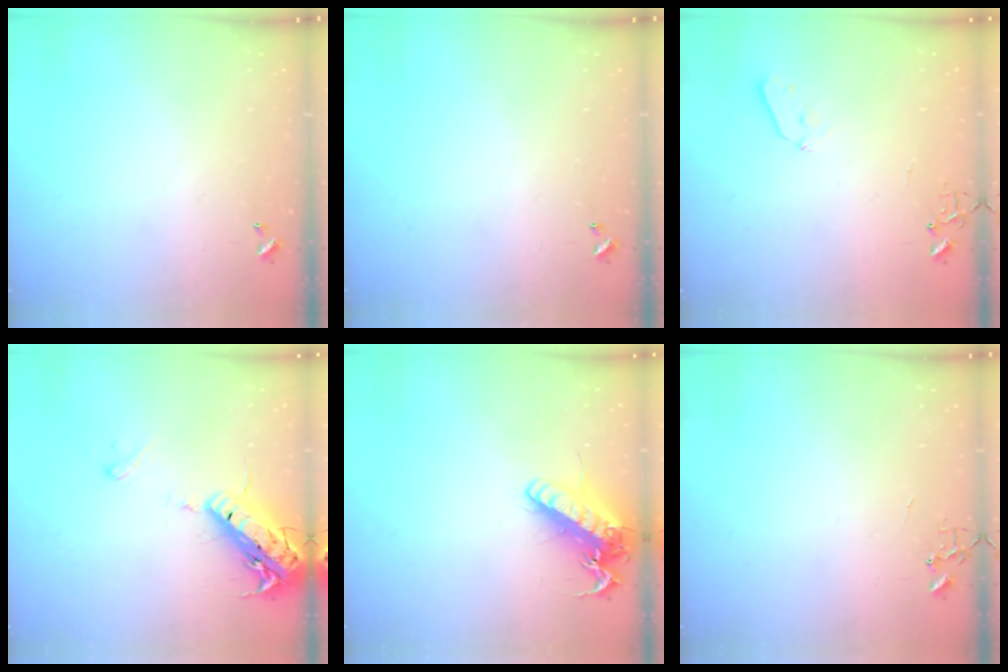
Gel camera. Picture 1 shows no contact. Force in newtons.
{"total": 0.0}
{"total": 4.0, "press": 4.0, "slide": 0.5}
{"total": 17.5, "press": 17.2, "slide": 3.6}
{"total": 16.5, "press": 16.3, "slide": 2.7}
{"total": 0.0}